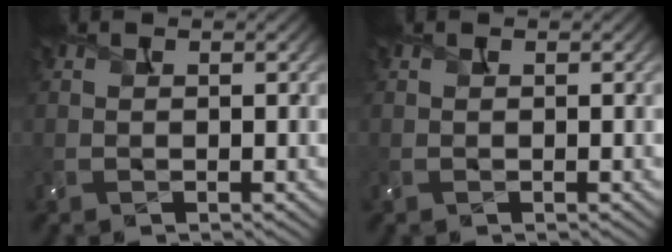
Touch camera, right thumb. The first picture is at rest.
{"total": 0.0}